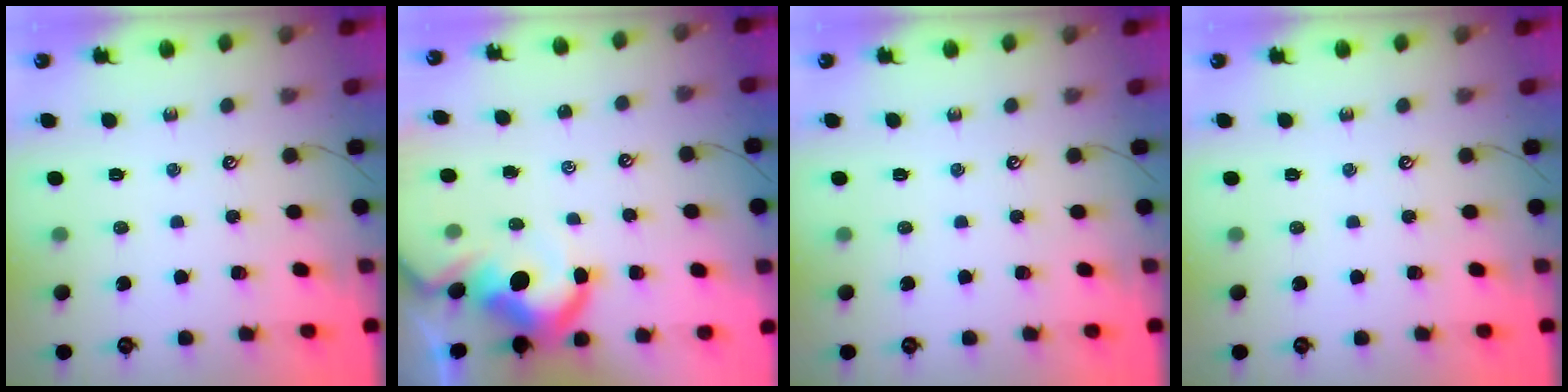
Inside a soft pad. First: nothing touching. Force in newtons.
{"total": 9.2, "press": 9.1, "slide": 1.5}
{"total": 0.0}
{"total": 0.0}